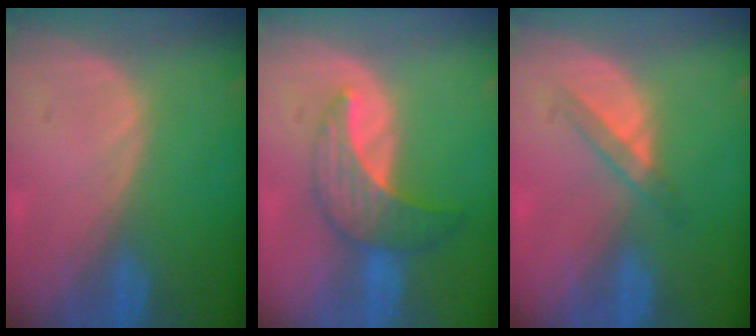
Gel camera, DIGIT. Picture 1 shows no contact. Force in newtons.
{"total": 7.3, "press": 6.7, "slide": 2.9}
{"total": 2.9, "press": 2.8, "slide": 1.0}